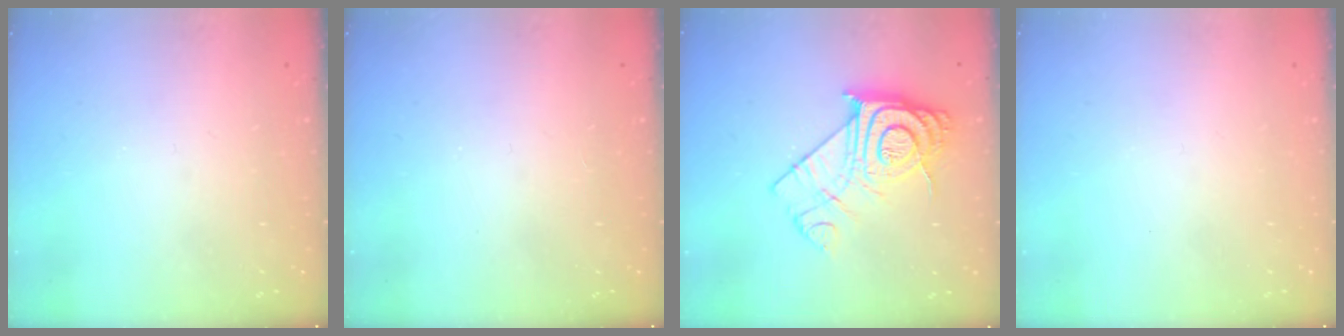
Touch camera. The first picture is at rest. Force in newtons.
{"total": 2.8, "press": 2.8, "slide": 0.4}
{"total": 14.6, "press": 14.5, "slide": 0.9}
{"total": 1.5, "press": 1.5, "slide": 0.1}